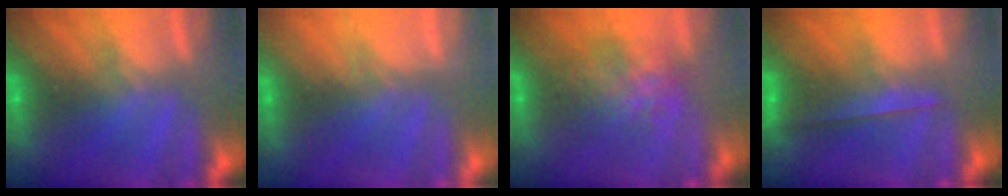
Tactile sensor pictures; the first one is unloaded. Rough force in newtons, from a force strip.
{"total": 2.3}
{"total": 7.3}
{"total": 2.2}